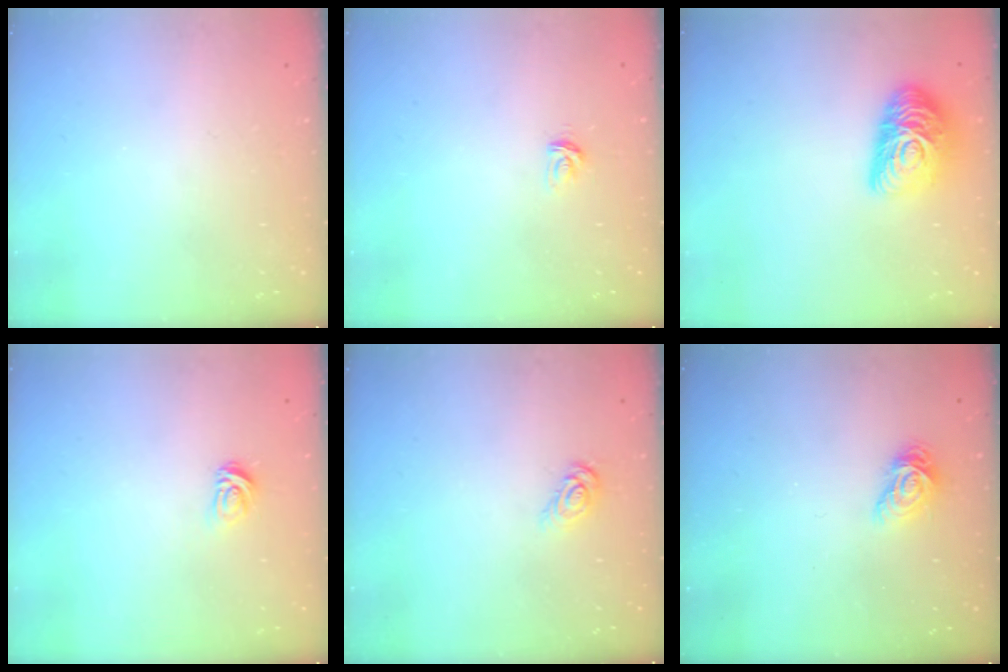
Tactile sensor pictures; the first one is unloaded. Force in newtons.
{"total": 2.7, "press": 2.7, "slide": 0.4}
{"total": 13.8, "press": 13.8, "slide": 0.4}
{"total": 3.7, "press": 3.6, "slide": 0.5}
{"total": 3.4, "press": 3.4, "slide": 0.1}
{"total": 7.6, "press": 7.6, "slide": 0.0}